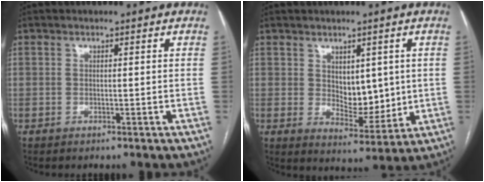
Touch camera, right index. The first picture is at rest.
{"total": 7.0, "force": [1.1, 4.0, 5.7], "torque": [-0.084, -0.004, 0.034]}